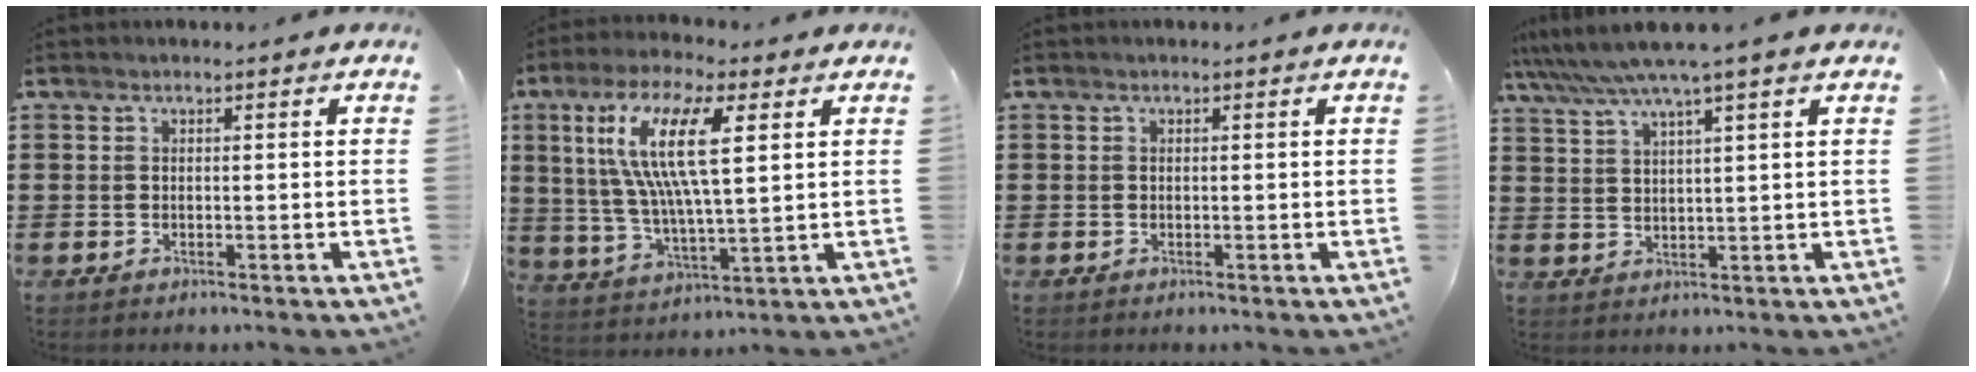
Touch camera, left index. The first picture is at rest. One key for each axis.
{"total": 13.3, "fx": 5.4, "fy": 3.8, "fz": 11.5, "tx": -0.243, "ty": 0.001, "tz": 0.093}
{"total": 0.0}
{"total": 5.4, "fx": 4.2, "fy": -0.4, "fz": 3.4, "tx": -0.079, "ty": -0.016, "tz": 0.070}